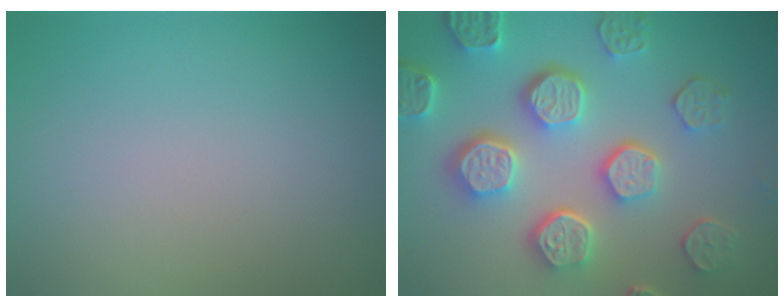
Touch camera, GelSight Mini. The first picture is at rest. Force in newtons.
{"total": 7.5, "press": 5.9, "slide": 4.6}